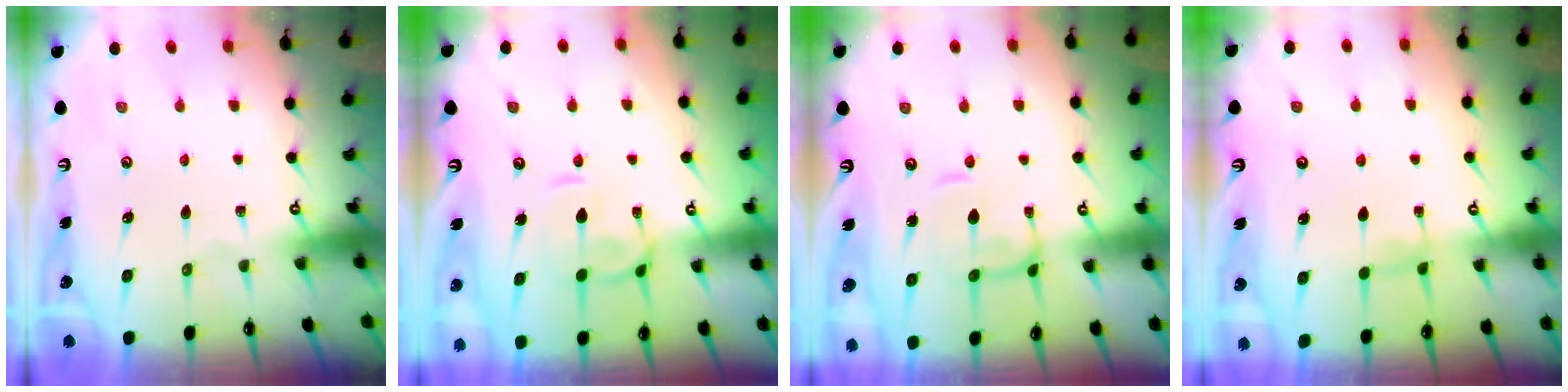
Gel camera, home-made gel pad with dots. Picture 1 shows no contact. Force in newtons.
{"total": 1.4, "press": 1.2, "slide": 0.7}
{"total": 0.0}
{"total": 0.7, "press": 0.4, "slide": 0.6}